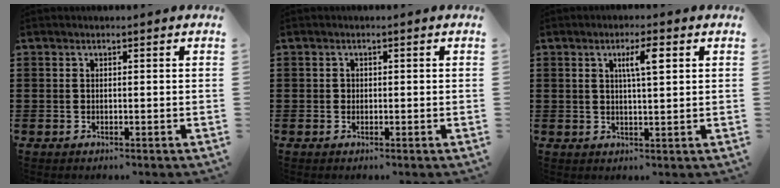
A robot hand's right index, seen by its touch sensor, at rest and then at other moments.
{"total": 0.6, "force": [0.1, 0.6, 0.2], "torque": [-0.005, 0.004, 0.002]}
{"total": 4.5, "force": [1.7, 0.9, 4.1], "torque": [-0.077, 0.007, 0.023]}